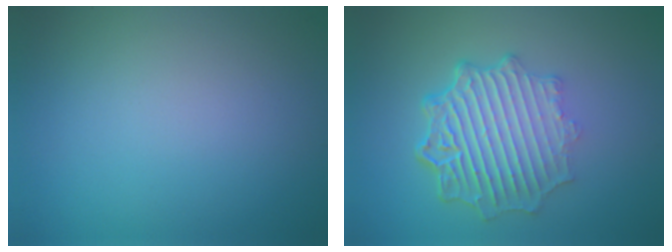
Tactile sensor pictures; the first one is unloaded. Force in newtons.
{"total": 7.4, "press": 5.3, "slide": 5.2}